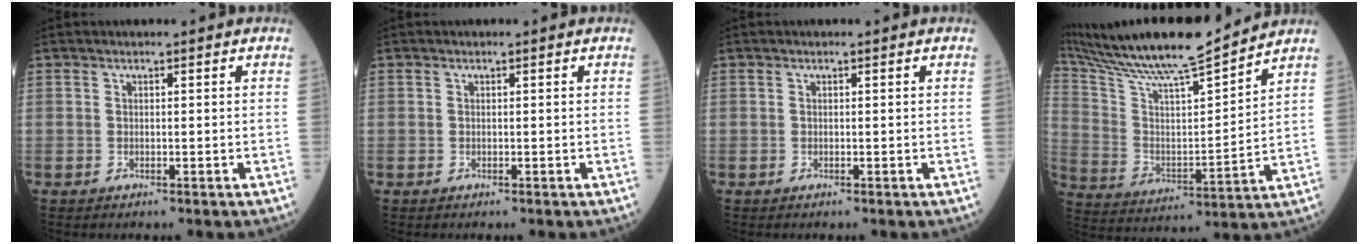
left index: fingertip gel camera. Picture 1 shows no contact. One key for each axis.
{"total": 0.0}
{"total": 0.0}
{"total": 19.4, "fx": 17.3, "fy": 0.8, "fz": 8.8, "tx": -0.166, "ty": 0.003, "tz": 0.291}